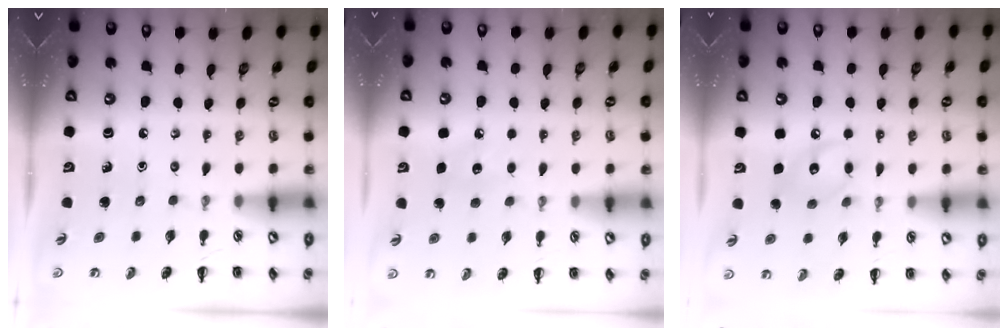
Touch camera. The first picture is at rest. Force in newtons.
{"total": 6.3, "press": 6.1, "slide": 1.7}
{"total": 8.7, "press": 8.7, "slide": 0.7}